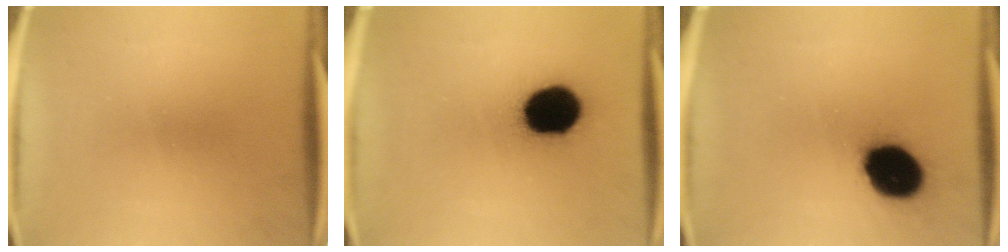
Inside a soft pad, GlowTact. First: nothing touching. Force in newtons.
{"total": 17.5}
{"total": 16.4}